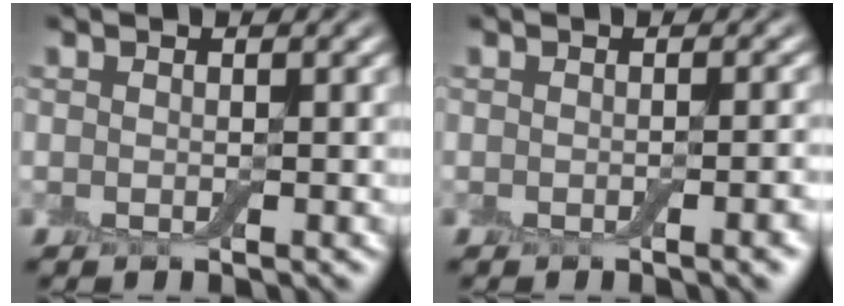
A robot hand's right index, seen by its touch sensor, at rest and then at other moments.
{"total": 2.4, "force": [-0.9, 0.5, 2.1], "torque": [-0.019, 0.001, -0.011]}